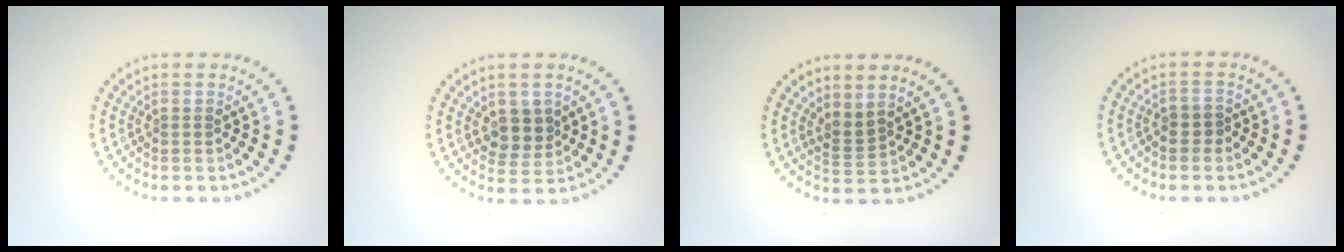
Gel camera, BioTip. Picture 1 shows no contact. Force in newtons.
{"total": 2.6, "press": 2.4, "slide": 1.1}
{"total": 1.9, "press": 1.3, "slide": 1.3}
{"total": 1.2, "press": 1.0, "slide": 0.6}